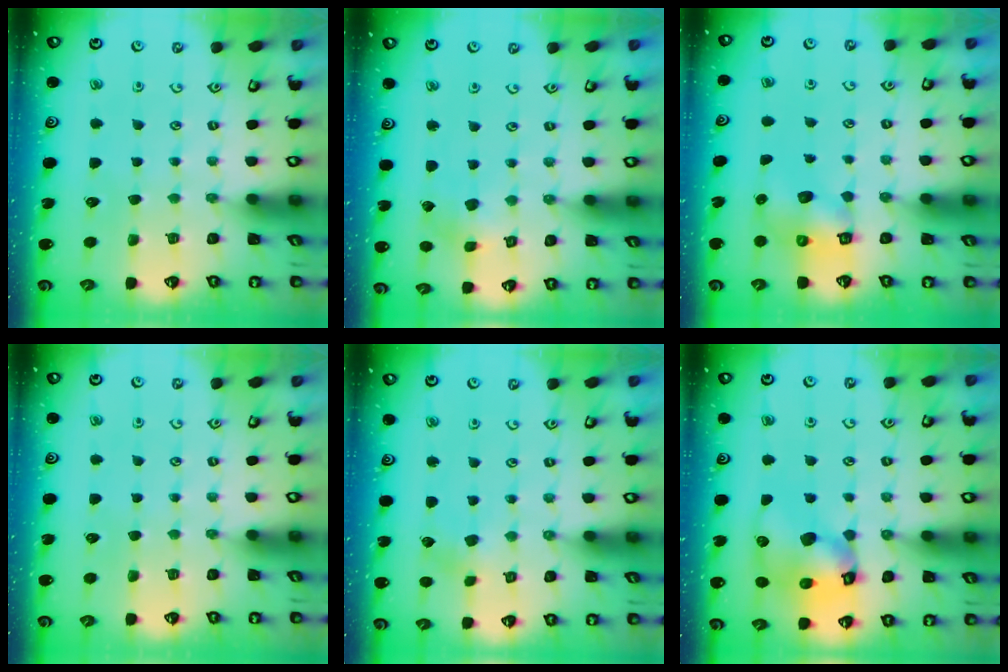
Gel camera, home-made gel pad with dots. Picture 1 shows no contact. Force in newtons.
{"total": 3.0, "press": 3.0, "slide": 0.4}
{"total": 7.4, "press": 7.3, "slide": 1.1}
{"total": 0.0}
{"total": 1.8, "press": 1.8, "slide": 0.4}
{"total": 14.6, "press": 14.5, "slide": 2.2}